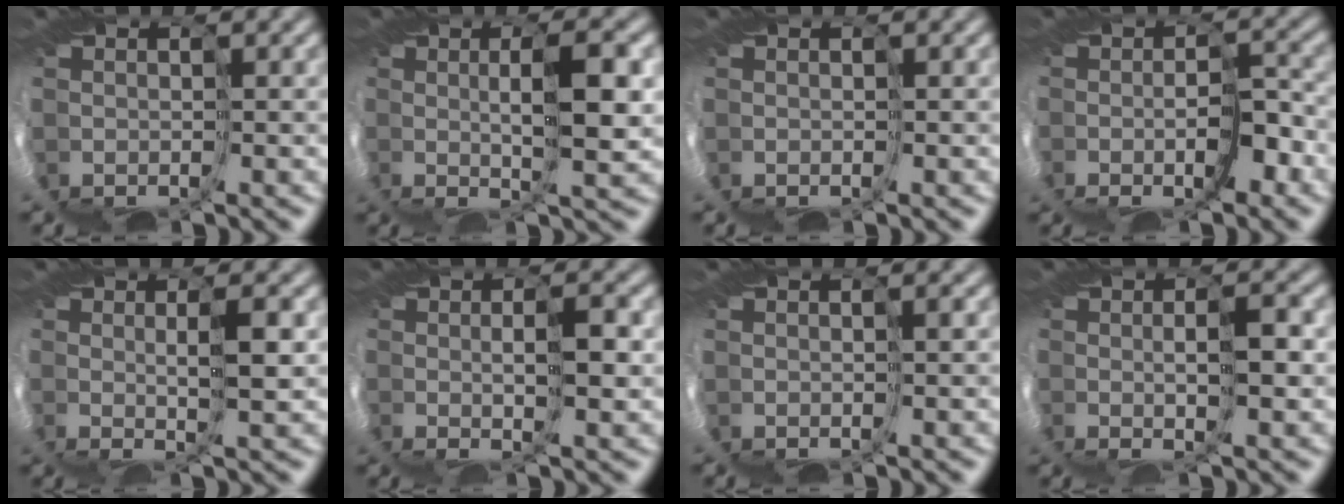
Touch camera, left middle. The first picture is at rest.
{"total": 4.5, "force": [1.6, -0.9, 4.1], "torque": [-0.080, -0.003, 0.026]}
{"total": 0.0}
{"total": 3.0, "force": [-1.7, -0.7, 2.5], "torque": [-0.048, -0.012, -0.031]}
{"total": 3.1, "force": [1.6, -1.0, 2.4], "torque": [-0.051, -0.006, 0.029]}
{"total": 2.9, "force": [1.2, -0.8, 2.6], "torque": [-0.050, 0.000, 0.020]}
{"total": 0.8, "force": [0.2, -0.8, 0.1], "torque": [0.005, -0.002, 0.007]}
{"total": 2.7, "force": [0.9, -0.9, 2.4], "torque": [-0.042, 0.000, 0.015]}